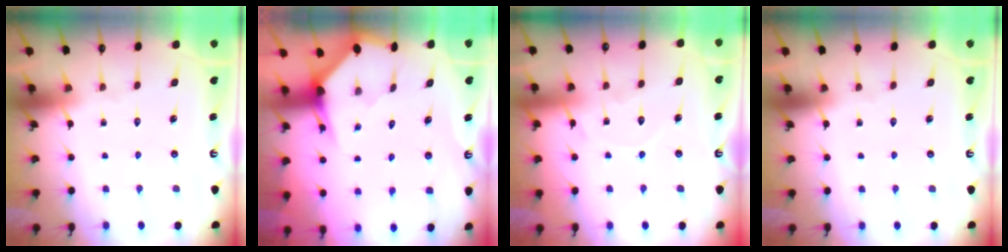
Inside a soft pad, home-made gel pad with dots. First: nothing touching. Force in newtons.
{"total": 2.9, "press": 2.9, "slide": 0.2}
{"total": 7.3, "press": 7.3, "slide": 0.5}
{"total": 0.0}